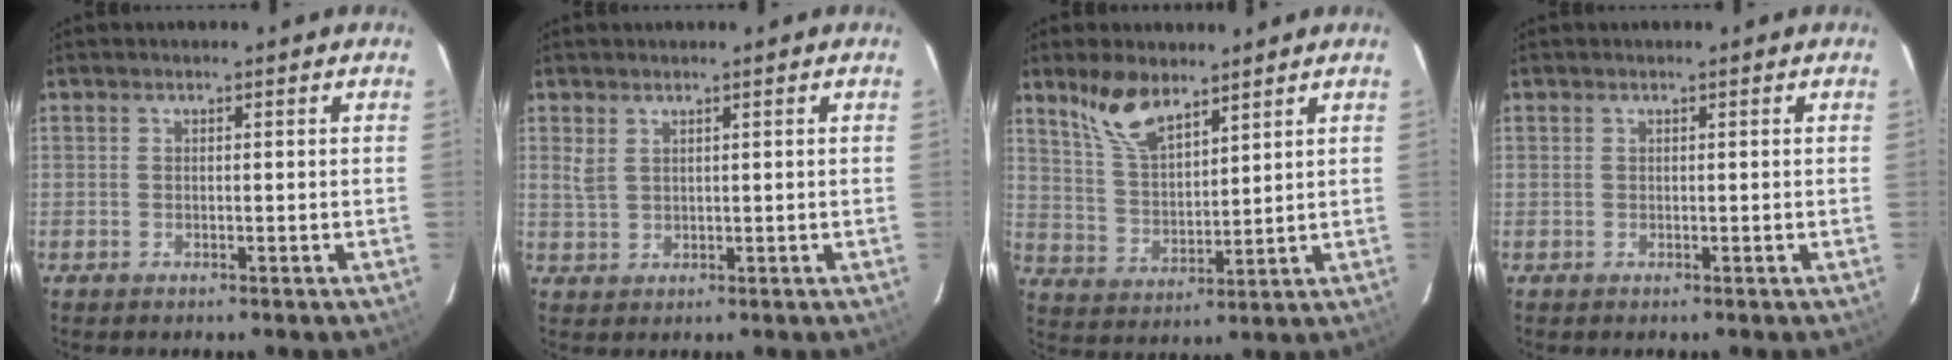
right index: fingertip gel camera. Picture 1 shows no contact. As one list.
[{"total": 2.3, "force": [1.4, 1.2, 1.3], "torque": [-0.027, 0.000, 0.030]}, {"total": 9.3, "force": [6.9, 3.6, 5.2], "torque": [-0.099, 0.010, 0.144]}, {"total": 0.0}]